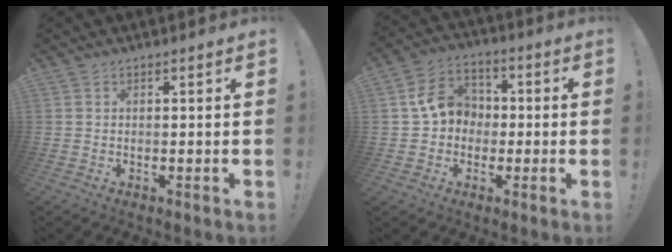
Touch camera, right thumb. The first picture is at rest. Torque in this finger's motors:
{"motor_torque": [1.07, 1.07, 0.10, 0.33, 0.00]}